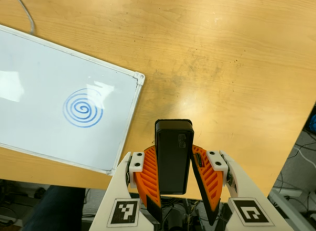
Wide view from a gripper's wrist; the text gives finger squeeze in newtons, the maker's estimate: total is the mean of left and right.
{"total": 5.1, "left": 4.7, "right": 5.6}